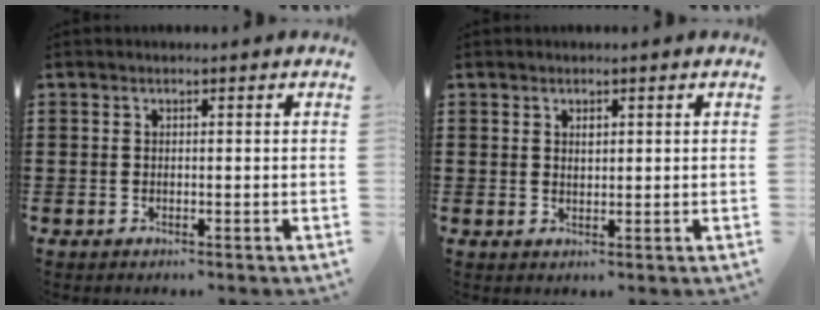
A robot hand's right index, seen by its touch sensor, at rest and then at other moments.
{"total": 1.0, "force": [0.4, 0.6, 0.6], "torque": [-0.015, 0.002, 0.008]}